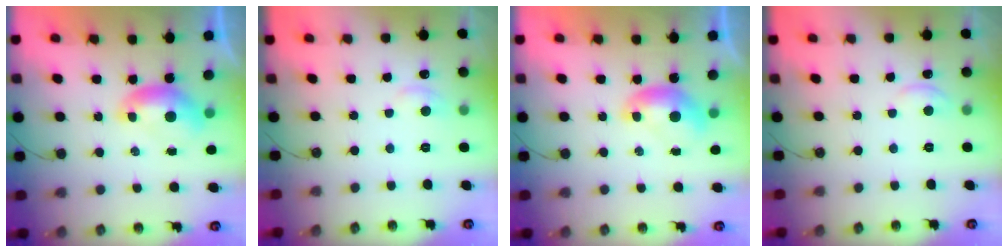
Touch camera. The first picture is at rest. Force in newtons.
{"total": 0.9, "press": 0.1, "slide": 0.9}
{"total": 0.0}
{"total": 2.5, "press": 2.5, "slide": 0.2}